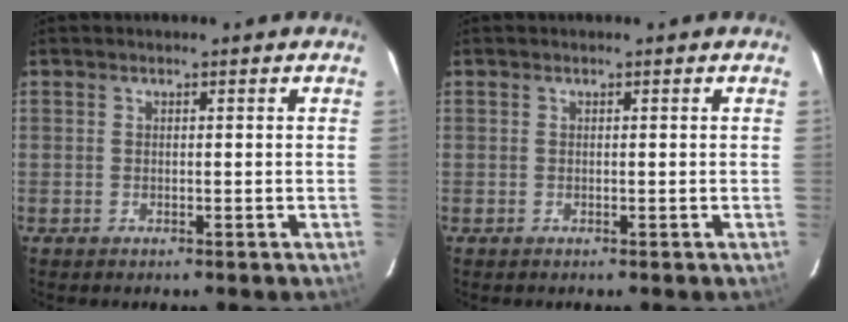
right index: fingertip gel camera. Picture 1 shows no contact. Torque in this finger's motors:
{"motor_torque": [0.02, 0.02, 0.01, -0.01]}